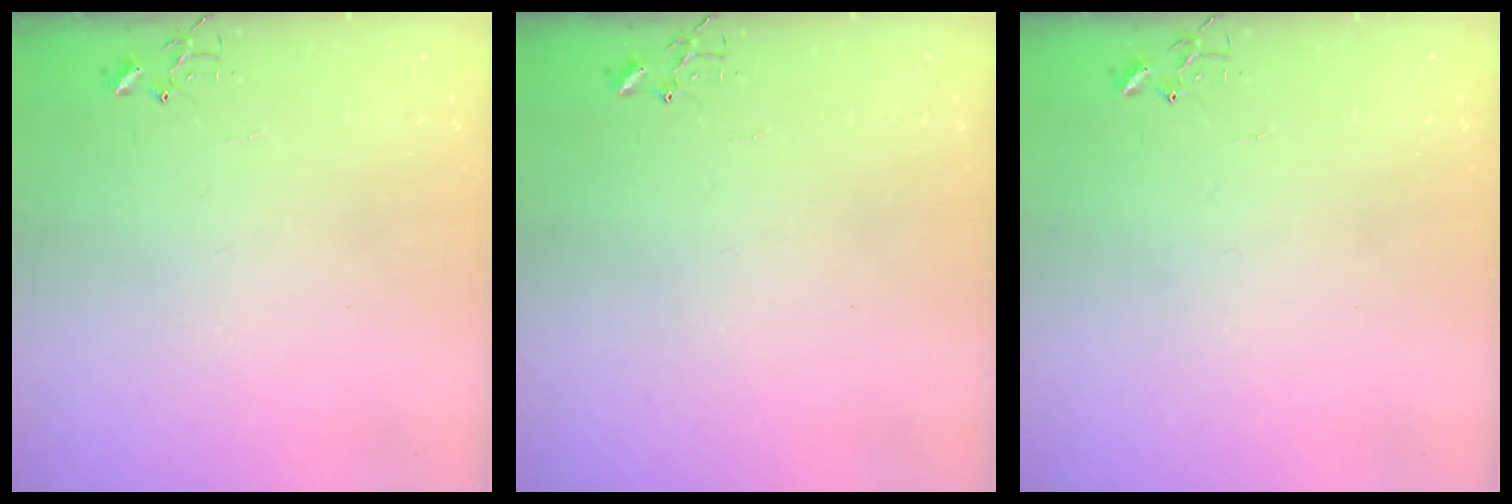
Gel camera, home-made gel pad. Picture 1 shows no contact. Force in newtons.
{"total": 0.0}
{"total": 0.0}